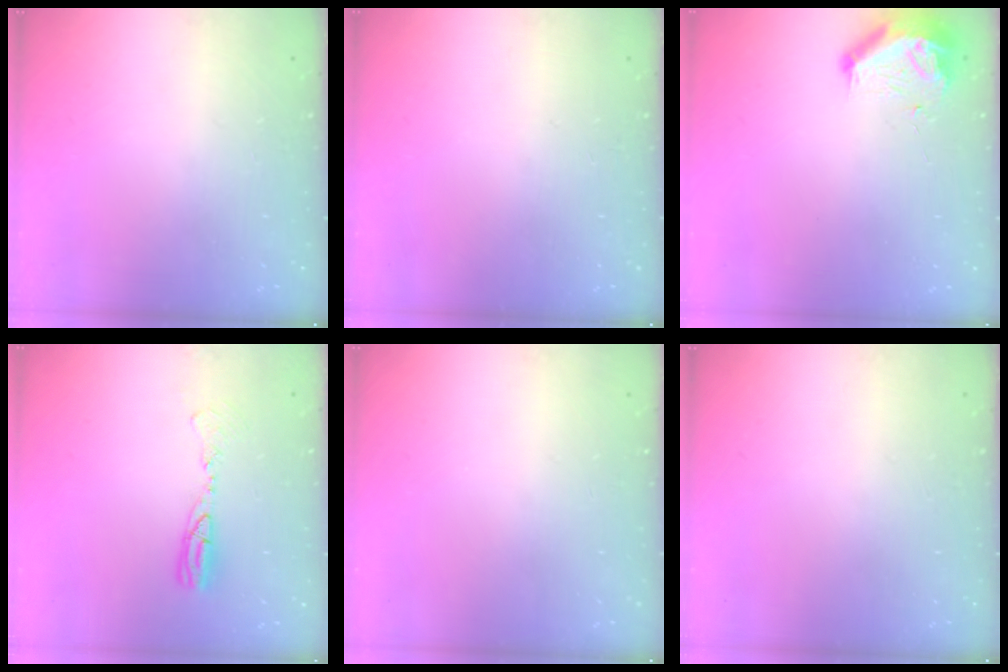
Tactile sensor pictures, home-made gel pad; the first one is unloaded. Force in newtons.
{"total": 0.0}
{"total": 9.6, "press": 9.3, "slide": 2.5}
{"total": 7.8, "press": 7.5, "slide": 2.2}
{"total": 2.7, "press": 2.0, "slide": 1.8}
{"total": 0.0}